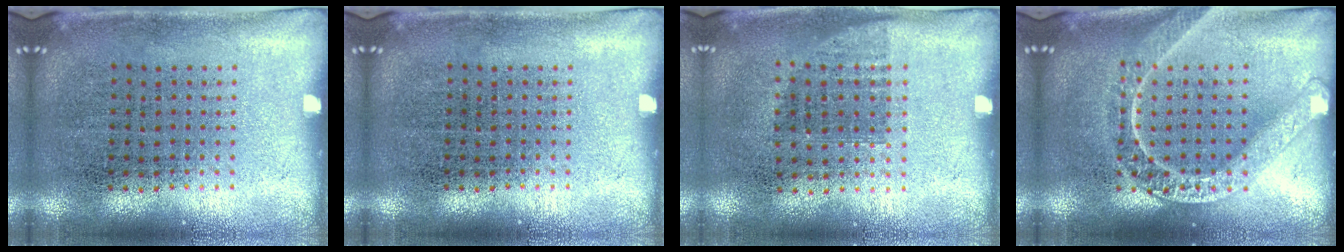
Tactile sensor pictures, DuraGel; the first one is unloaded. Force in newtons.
{"total": 0.0}
{"total": 0.8, "press": 0.6, "slide": 0.4}
{"total": 3.0, "press": 2.9, "slide": 0.4}